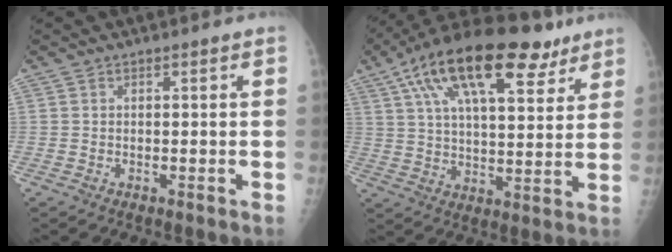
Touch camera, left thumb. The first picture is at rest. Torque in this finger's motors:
{"motor_torque": [0.65, 0.48, 1.85, -0.92, 0.22]}